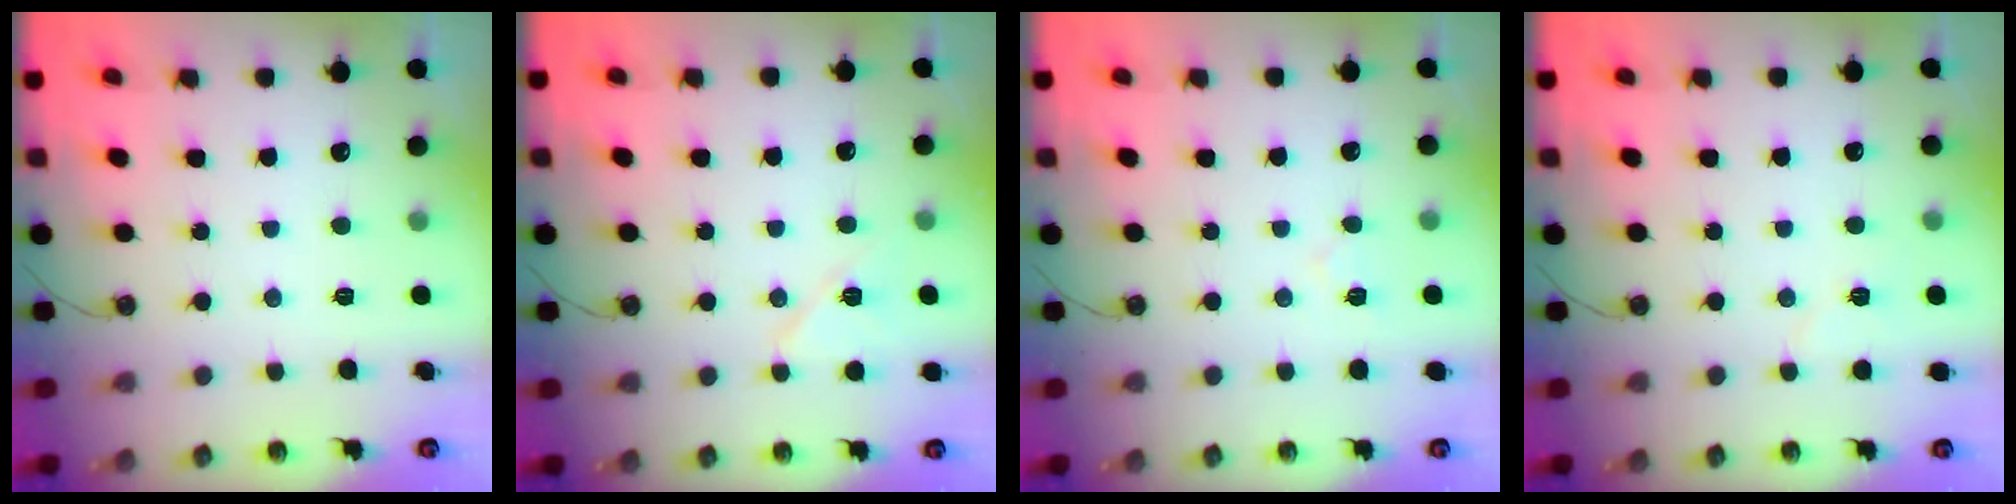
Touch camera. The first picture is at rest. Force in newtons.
{"total": 7.6, "press": 7.5, "slide": 0.7}
{"total": 4.7, "press": 4.2, "slide": 1.9}
{"total": 4.7, "press": 4.3, "slide": 2.0}